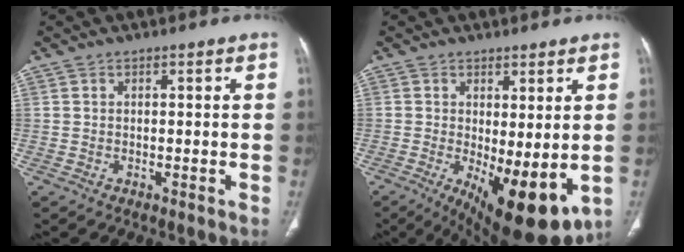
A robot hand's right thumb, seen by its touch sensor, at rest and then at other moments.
{"total": 13.4, "force": [-2.7, 5.1, 12.0], "torque": [-0.175, -0.025, -0.020]}